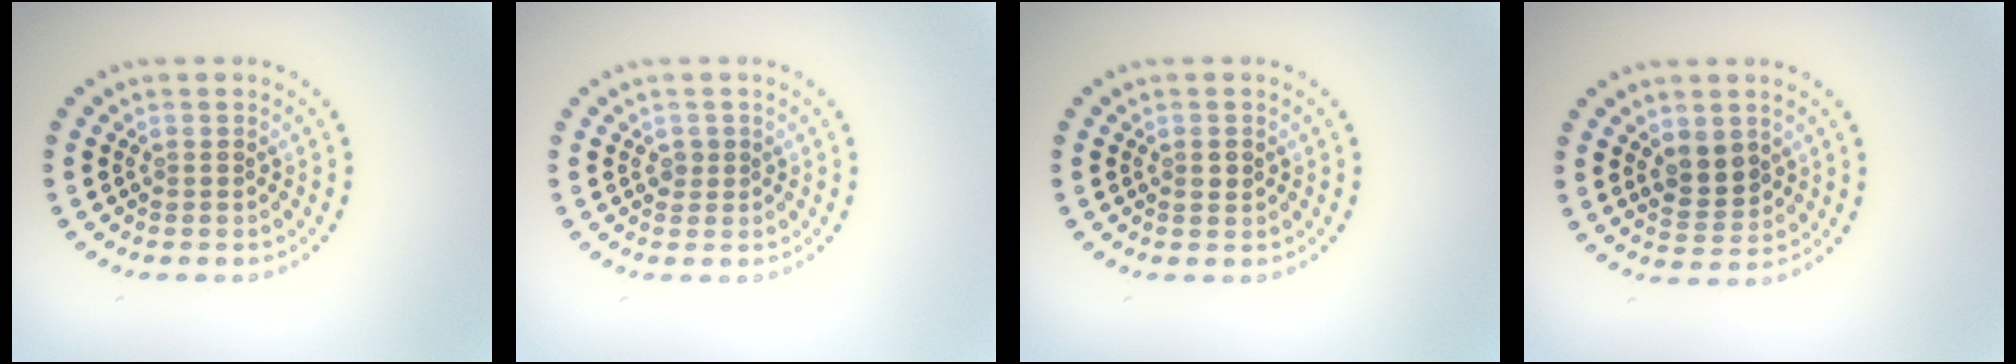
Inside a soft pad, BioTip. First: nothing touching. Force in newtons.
{"total": 0.7, "press": 0.7, "slide": 0.2}
{"total": 0.9, "press": 0.9, "slide": 0.2}
{"total": 3.0, "press": 2.9, "slide": 0.8}